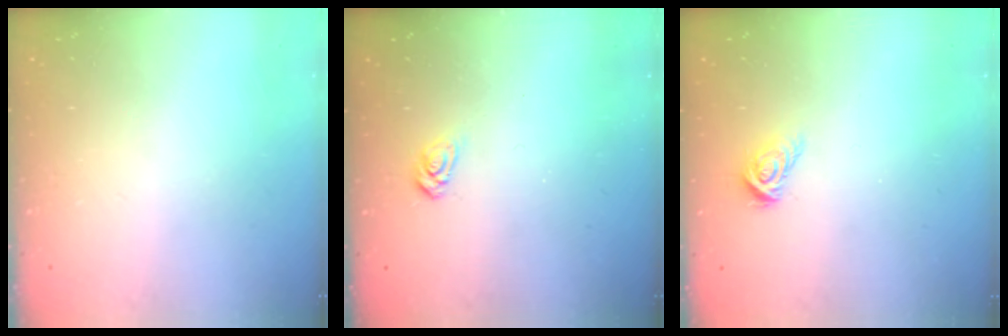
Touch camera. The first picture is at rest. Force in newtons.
{"total": 4.1, "press": 4.1, "slide": 0.4}
{"total": 6.0, "press": 6.0, "slide": 0.3}